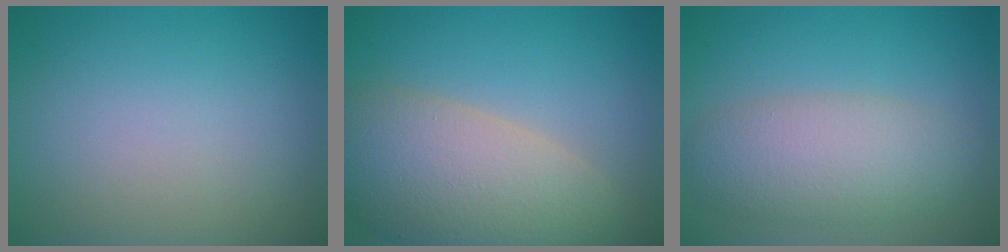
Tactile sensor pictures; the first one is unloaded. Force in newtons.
{"total": 9.2, "press": 9.1, "slide": 0.9}
{"total": 5.4, "press": 5.4, "slide": 0.2}